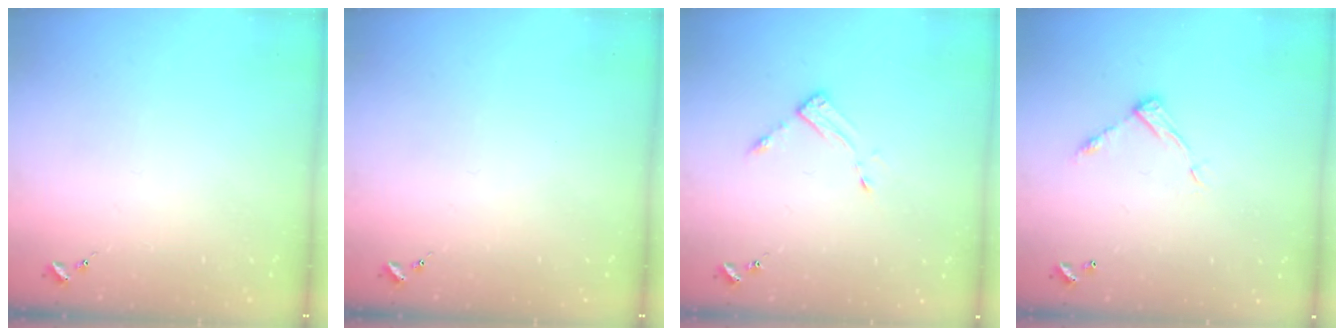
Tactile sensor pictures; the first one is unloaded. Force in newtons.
{"total": 0.0}
{"total": 3.0, "press": 3.0, "slide": 0.3}
{"total": 7.9, "press": 7.9, "slide": 0.3}